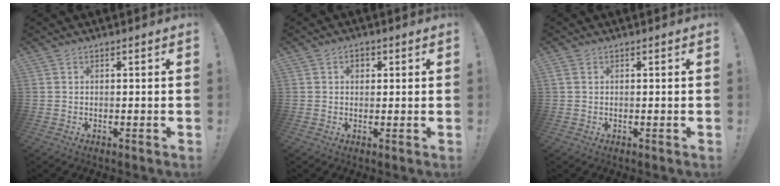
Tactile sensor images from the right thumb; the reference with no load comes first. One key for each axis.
{"total": 2.3, "fx": 0.7, "fy": 1.7, "fz": 1.4, "tx": -0.017, "ty": 0.002, "tz": 0.009}
{"total": 1.0, "fx": 0.3, "fy": 0.8, "fz": 0.5, "tx": -0.011, "ty": 0.004, "tz": 0.005}